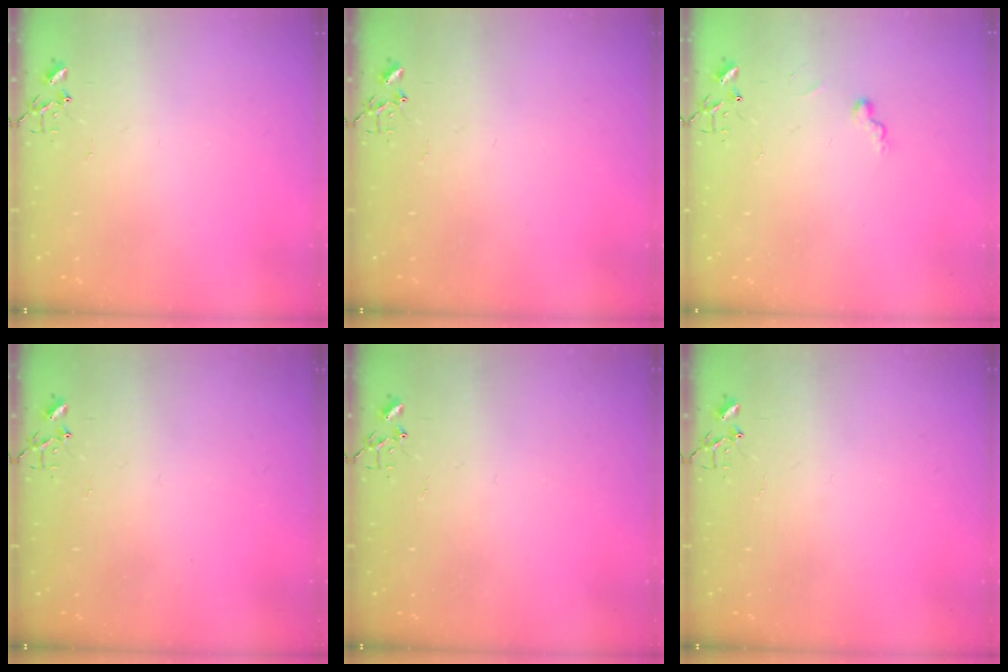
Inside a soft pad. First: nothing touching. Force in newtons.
{"total": 0.0}
{"total": 5.9, "press": 5.8, "slide": 0.6}
{"total": 0.0}
{"total": 0.0}
{"total": 0.0}